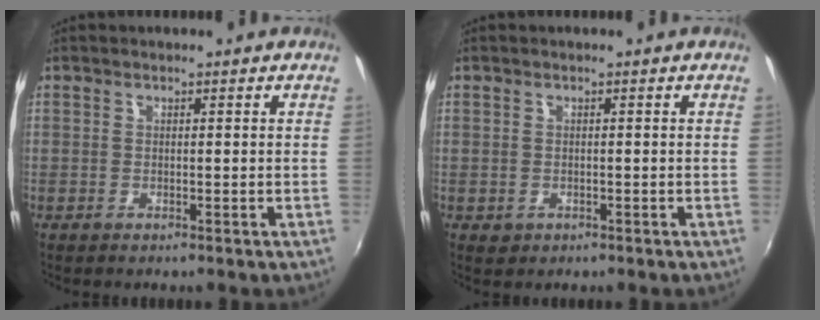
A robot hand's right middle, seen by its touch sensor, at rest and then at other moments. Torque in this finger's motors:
{"motor_torque": [0.28, -0.28, -0.01, 0.01]}